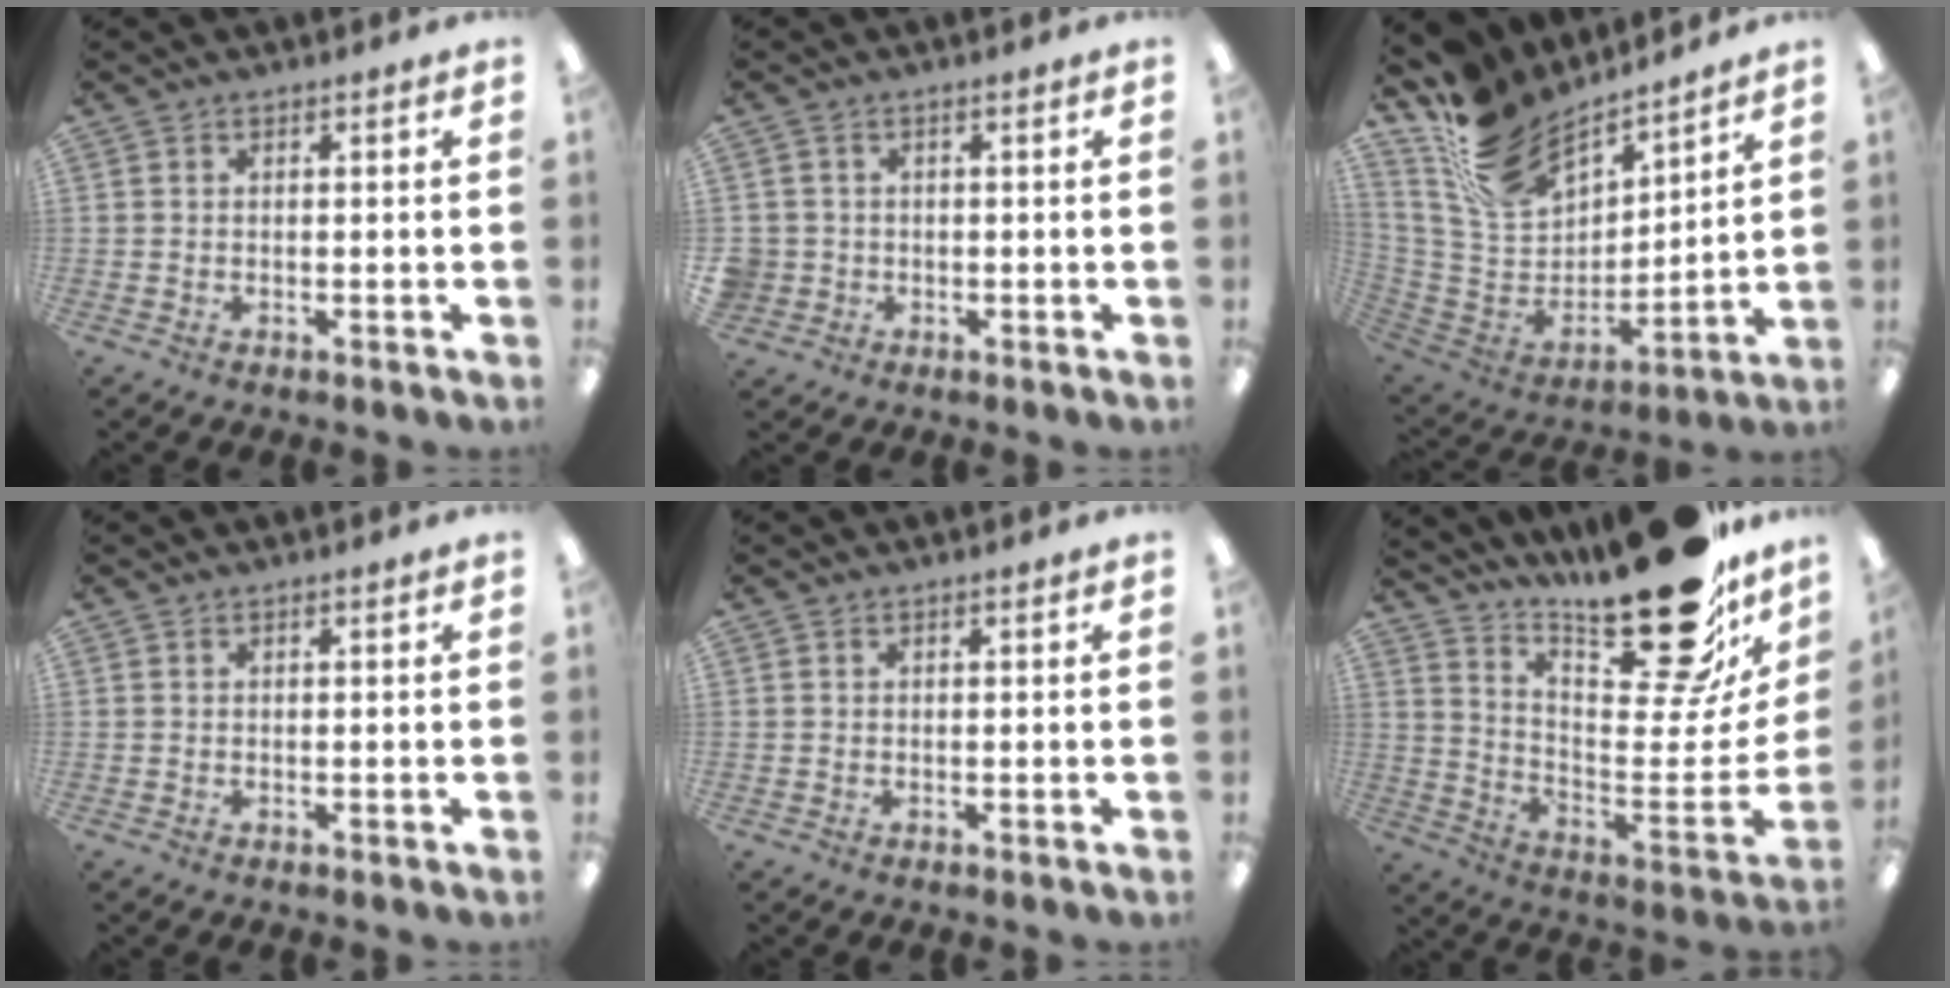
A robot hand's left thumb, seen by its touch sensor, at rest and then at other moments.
{"total": 2.9, "force": [-0.1, 2.8, 0.2], "torque": [-0.009, 0.005, -0.003]}
{"total": 19.5, "force": [14.5, 10.4, 7.8], "torque": [-0.159, -0.096, 0.273]}
{"total": 0.0}
{"total": 0.0}
{"total": 27.5, "force": [20.8, 7.6, 16.3], "torque": [-0.206, -0.154, 0.336]}